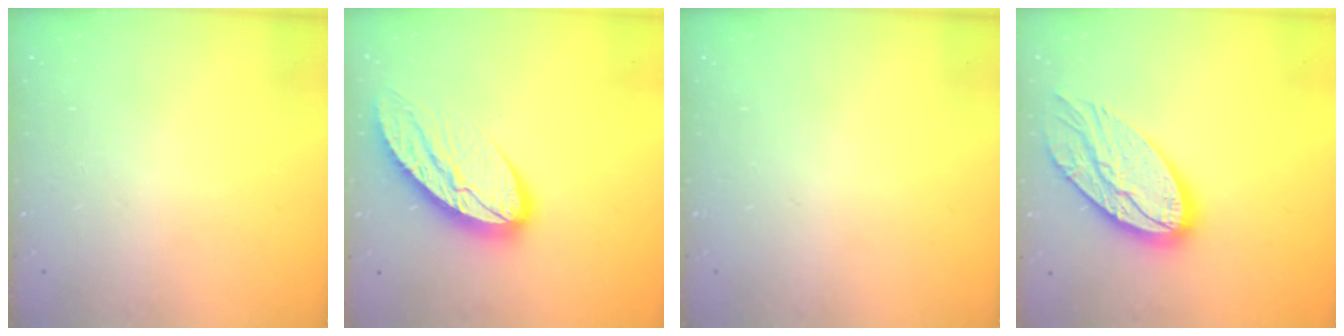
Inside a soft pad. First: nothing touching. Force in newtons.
{"total": 13.2, "press": 13.2, "slide": 1.1}
{"total": 0.0}
{"total": 20.1, "press": 20.0, "slide": 1.7}